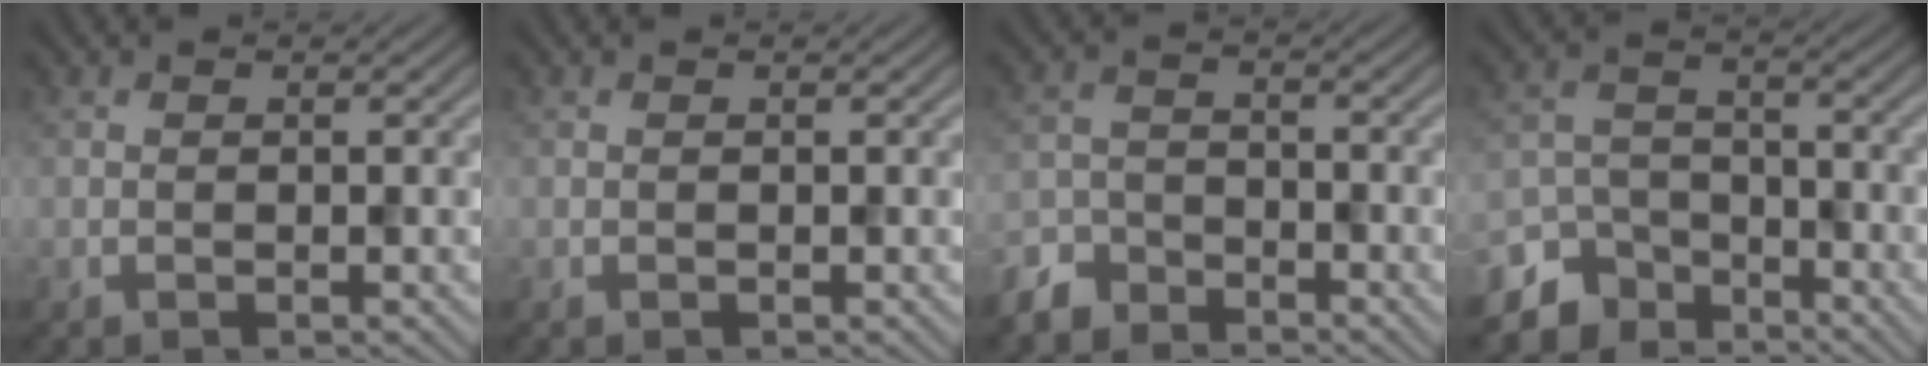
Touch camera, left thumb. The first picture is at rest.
{"total": 0.0}
{"total": 4.3, "force": [-3.7, 2.0, 0.9], "torque": [-0.017, -0.003, -0.088]}
{"total": 7.7, "force": [-6.0, 4.5, 1.9], "torque": [-0.048, -0.012, -0.118]}